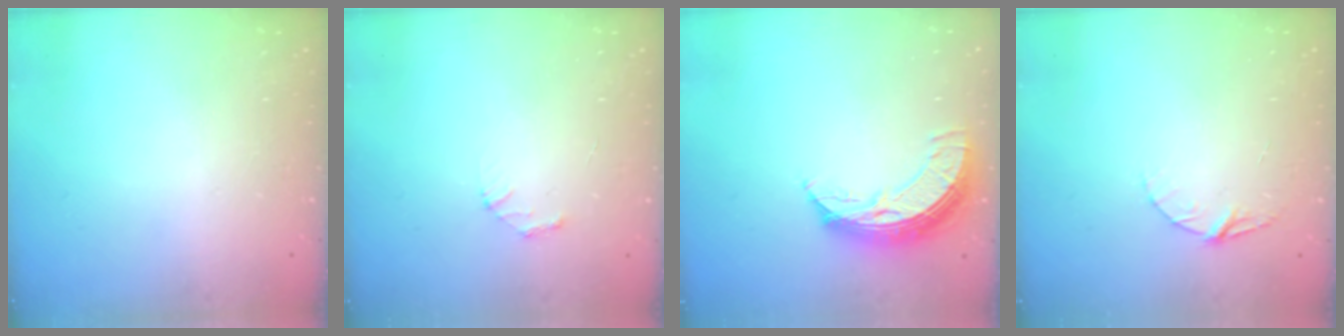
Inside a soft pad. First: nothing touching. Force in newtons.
{"total": 1.9, "press": 1.9, "slide": 0.2}
{"total": 10.1, "press": 10.0, "slide": 1.0}
{"total": 5.0, "press": 5.0, "slide": 0.5}